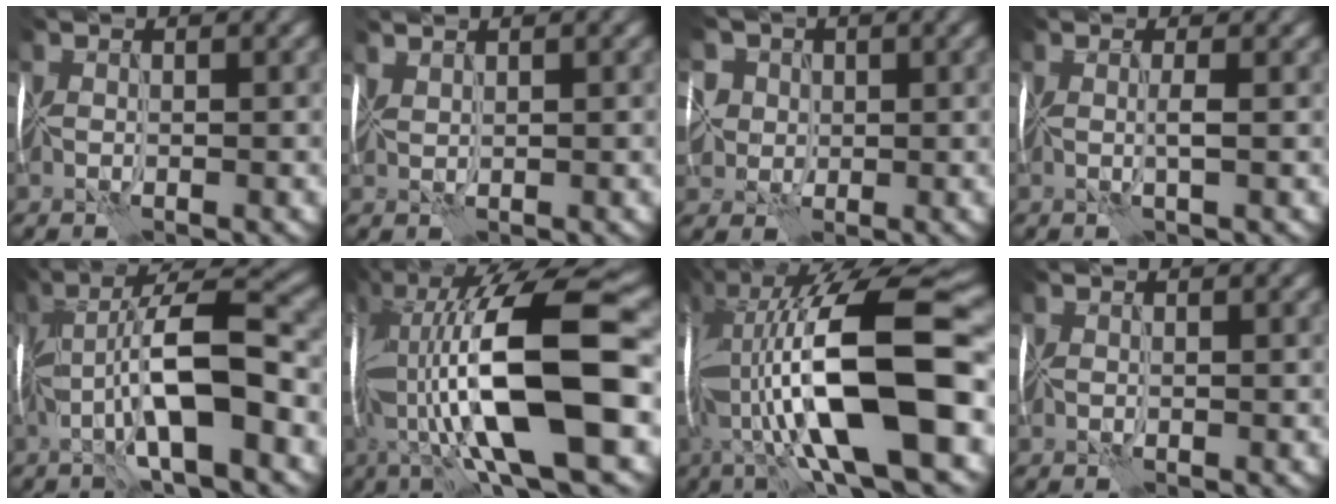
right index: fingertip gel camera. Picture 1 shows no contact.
{"total": 2.1, "force": [1.9, 0.6, 0.7], "torque": [-0.006, 0.023, 0.018]}
{"total": 4.7, "force": [1.4, 4.4, 0.8], "torque": [-0.011, 0.031, 0.005]}
{"total": 0.6, "force": [0.0, -0.3, -0.5], "torque": [-0.007, 0.012, 0.004]}
{"total": 7.1, "force": [-1.9, 1.8, 6.6], "torque": [-0.130, 0.038, -0.028]}
{"total": 14.5, "force": [-1.2, 4.5, 13.7], "torque": [-0.271, 0.049, -0.015]}
{"total": 16.0, "force": [-1.4, 5.1, 15.1], "torque": [-0.292, 0.059, -0.014]}
{"total": 0.0}